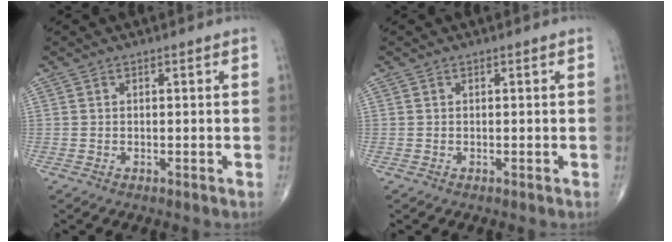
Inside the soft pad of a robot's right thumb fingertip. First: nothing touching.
{"total": 0.0}